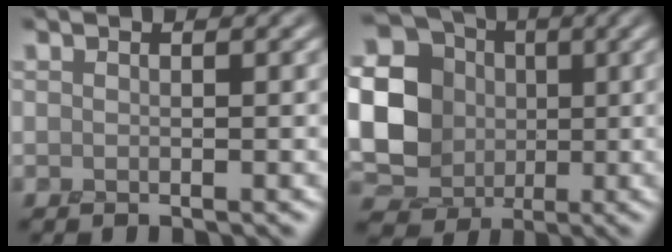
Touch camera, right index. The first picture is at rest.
{"total": 18.7, "force": [0.7, 17.4, 6.8], "torque": [-0.190, 0.013, -0.021]}